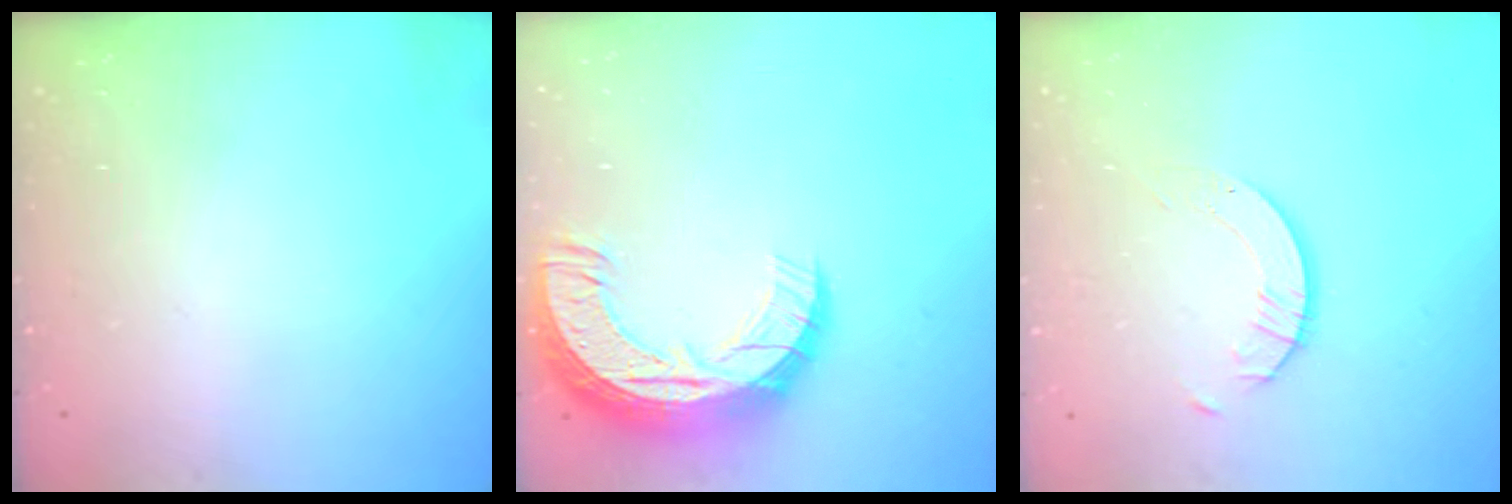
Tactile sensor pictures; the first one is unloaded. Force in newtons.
{"total": 16.4, "press": 16.4, "slide": 1.0}
{"total": 2.7, "press": 2.7, "slide": 0.2}